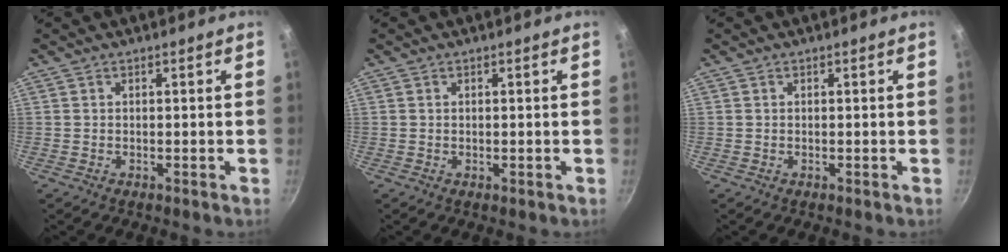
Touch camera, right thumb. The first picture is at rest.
{"total": 0.0}
{"total": 0.0}